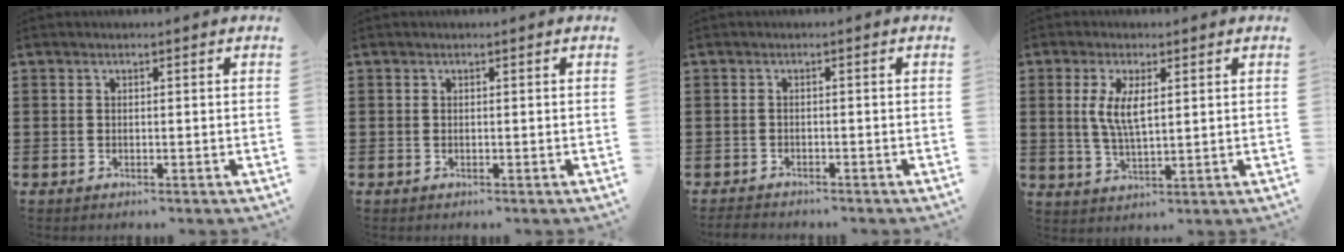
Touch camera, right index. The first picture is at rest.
{"total": 0.0}
{"total": 1.3, "force": [-1.3, 0.1, -0.1], "torque": [-0.002, 0.003, -0.027]}
{"total": 5.4, "force": [1.2, 1.9, 4.9], "torque": [-0.100, 0.005, 0.020]}